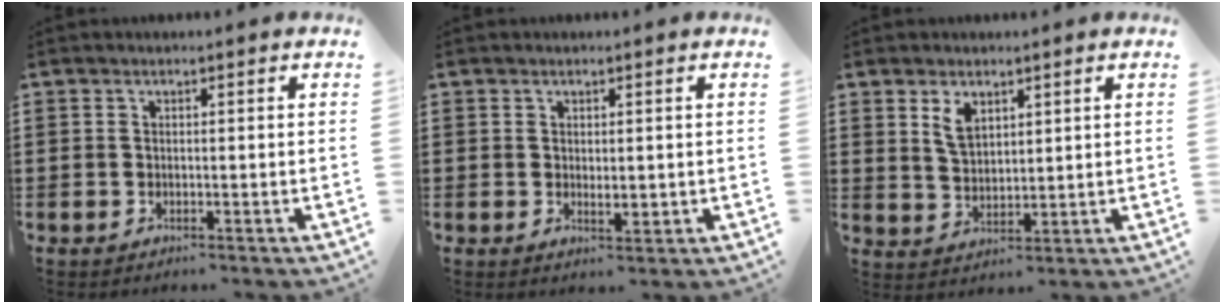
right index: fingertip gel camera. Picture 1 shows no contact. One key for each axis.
{"total": 1.4, "fx": 0.2, "fy": 0.5, "fz": 1.3, "tx": -0.025, "ty": 0.000, "tz": 0.005}
{"total": 3.9, "fx": 2.3, "fy": 2.2, "fz": 2.3, "tx": -0.055, "ty": 0.005, "tz": 0.042}